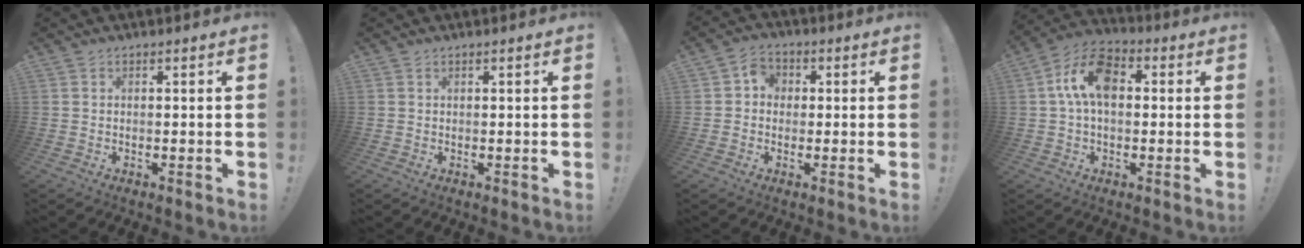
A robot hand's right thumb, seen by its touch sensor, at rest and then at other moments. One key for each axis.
{"total": 0.0}
{"total": 4.8, "fx": -0.3, "fy": 4.4, "fz": 2.0, "tx": -0.029, "ty": 0.012, "tz": -0.004}
{"total": 11.7, "fx": 1.7, "fy": 7.3, "fz": 9.0, "tx": -0.154, "ty": 0.015, "tz": 0.036}